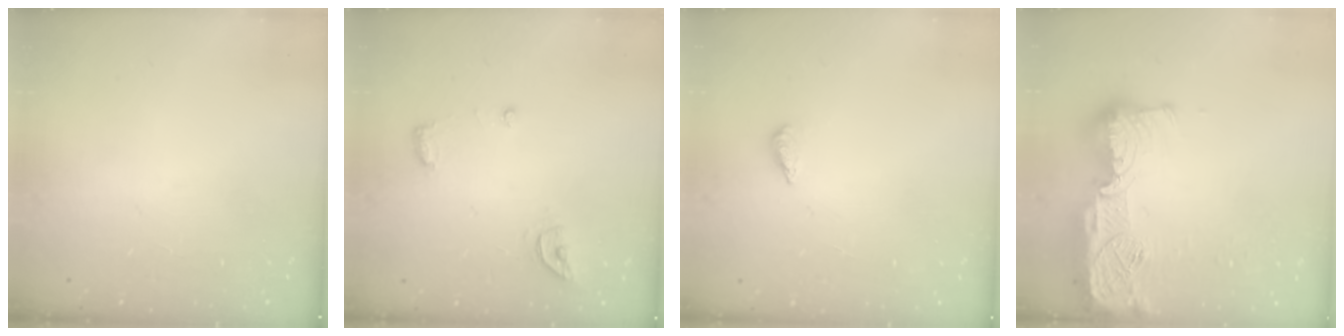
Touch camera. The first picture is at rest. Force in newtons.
{"total": 6.4, "press": 6.4, "slide": 0.6}
{"total": 2.3, "press": 2.2, "slide": 0.8}
{"total": 19.4, "press": 19.0, "slide": 3.7}